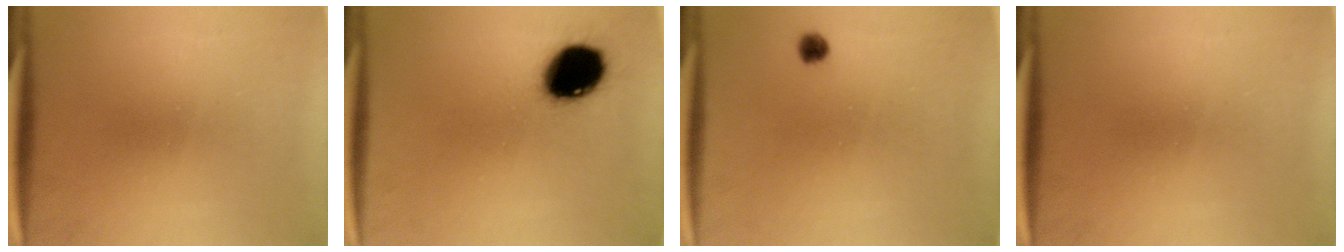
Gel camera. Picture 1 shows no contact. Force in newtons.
{"total": 13.5}
{"total": 1.8}
{"total": 0.0}